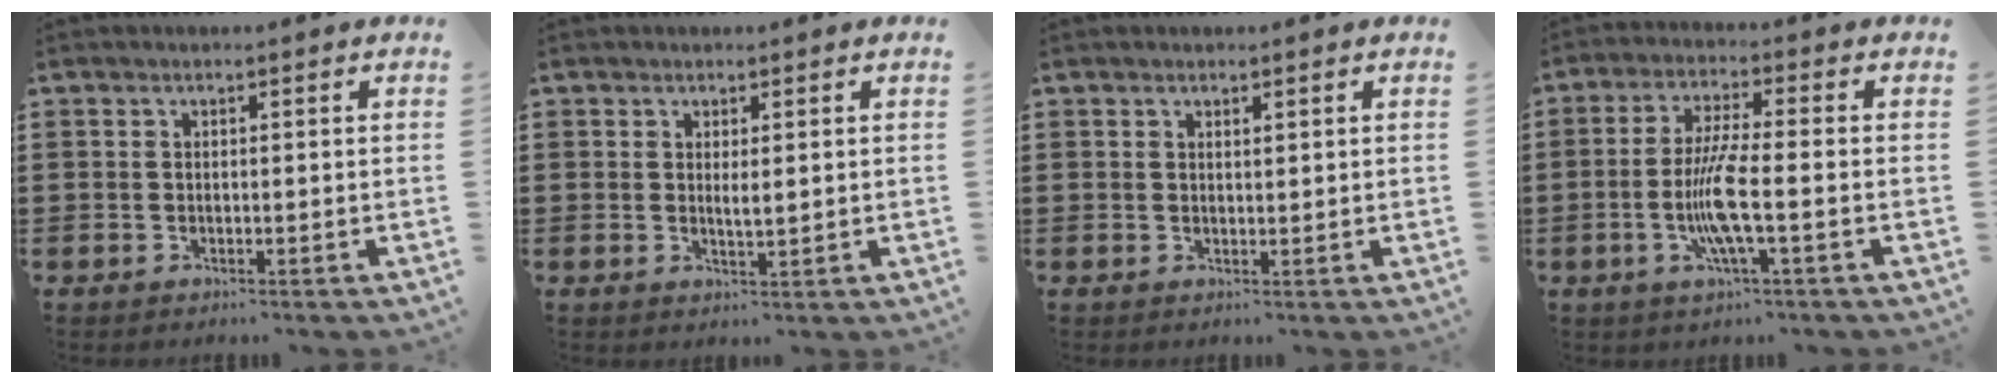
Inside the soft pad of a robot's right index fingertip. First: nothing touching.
{"total": 1.6, "force": [0.4, 0.3, 1.5], "torque": [-0.030, 0.002, 0.006]}
{"total": 0.7, "force": [0.6, 0.1, 0.4], "torque": [-0.008, 0.000, 0.012]}
{"total": 7.9, "force": [-1.9, 0.6, 7.6], "torque": [-0.164, -0.020, -0.045]}